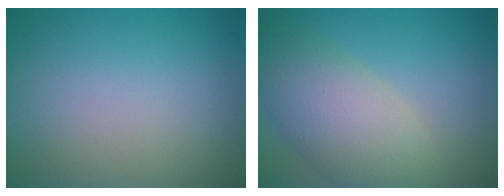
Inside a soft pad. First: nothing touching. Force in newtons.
{"total": 6.6, "press": 6.6, "slide": 0.4}